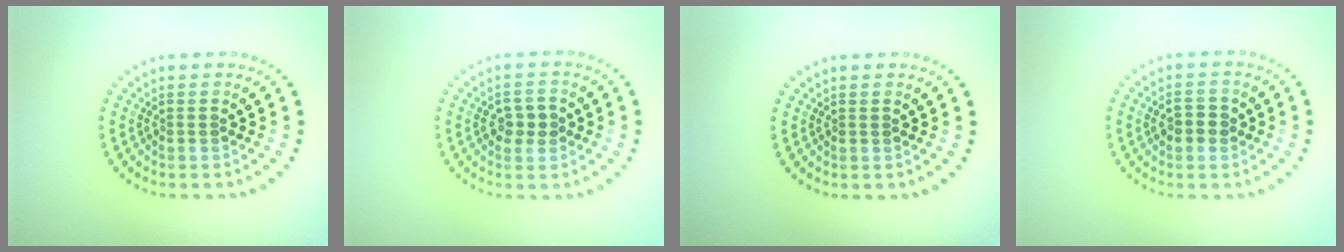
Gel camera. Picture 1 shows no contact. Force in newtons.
{"total": 2.2, "press": 2.2, "slide": 0.2}
{"total": 0.0}
{"total": 1.8, "press": 1.8, "slide": 0.1}